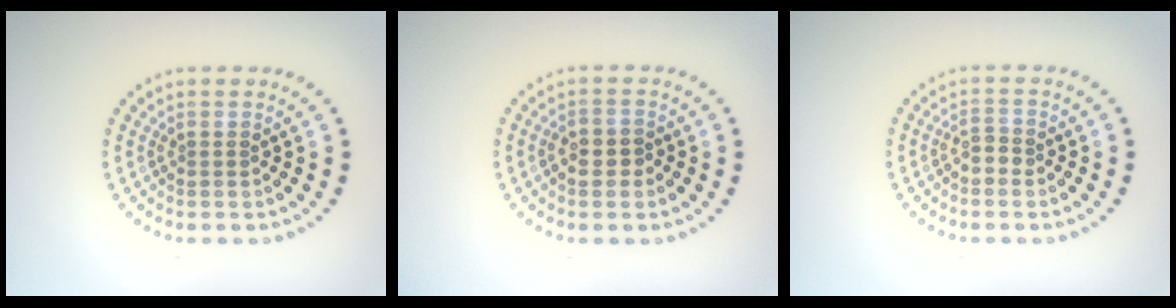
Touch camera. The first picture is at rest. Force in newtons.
{"total": 1.7, "press": 1.7, "slide": 0.3}
{"total": 1.2, "press": 1.1, "slide": 0.5}